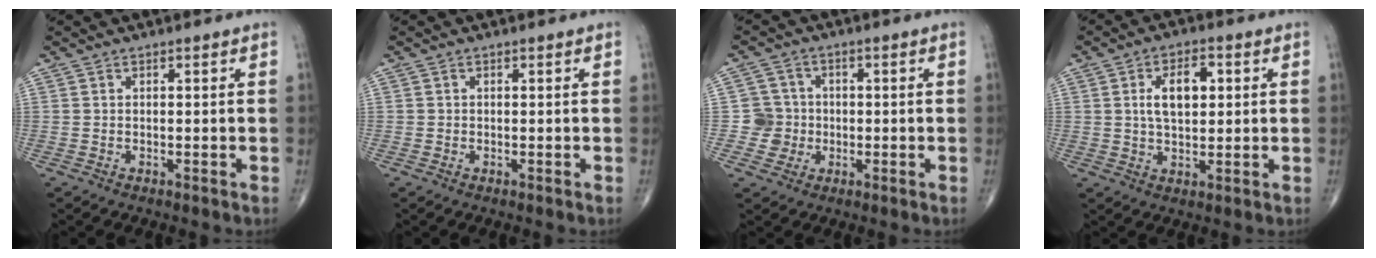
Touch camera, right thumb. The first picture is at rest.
{"total": 0.0}
{"total": 5.1, "force": [-0.8, 5.0, 0.0], "torque": [0.032, 0.014, -0.021]}
{"total": 7.8, "force": [1.6, 4.2, 6.4], "torque": [-0.097, 0.003, 0.027]}